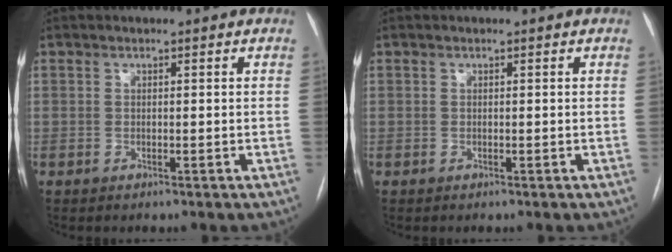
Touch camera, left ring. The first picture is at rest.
{"total": 0.0}